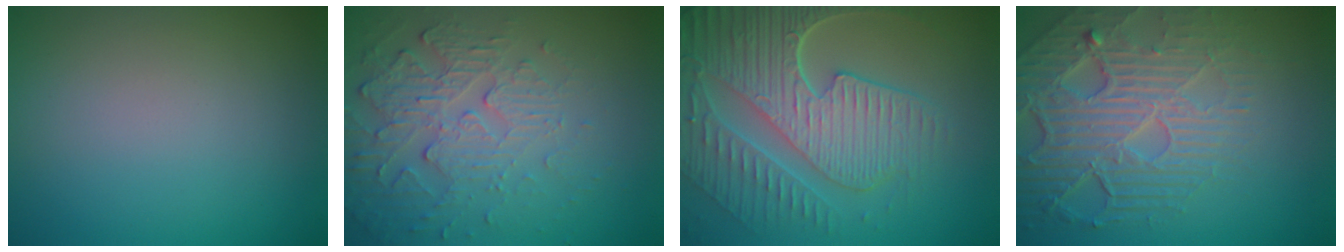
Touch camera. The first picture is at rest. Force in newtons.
{"total": 5.5, "press": 3.4, "slide": 4.3}
{"total": 9.4, "press": 6.4, "slide": 6.9}
{"total": 8.0, "press": 5.6, "slide": 5.7}